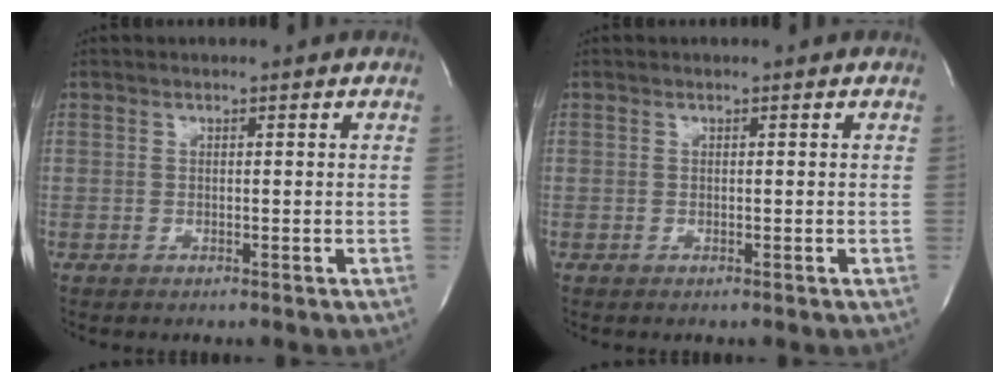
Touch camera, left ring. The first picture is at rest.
{"total": 0.0}